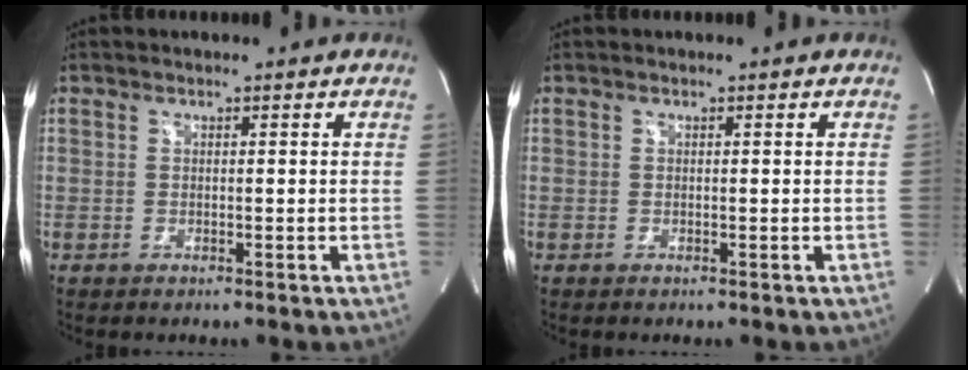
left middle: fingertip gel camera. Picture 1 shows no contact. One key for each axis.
{"total": 0.0}